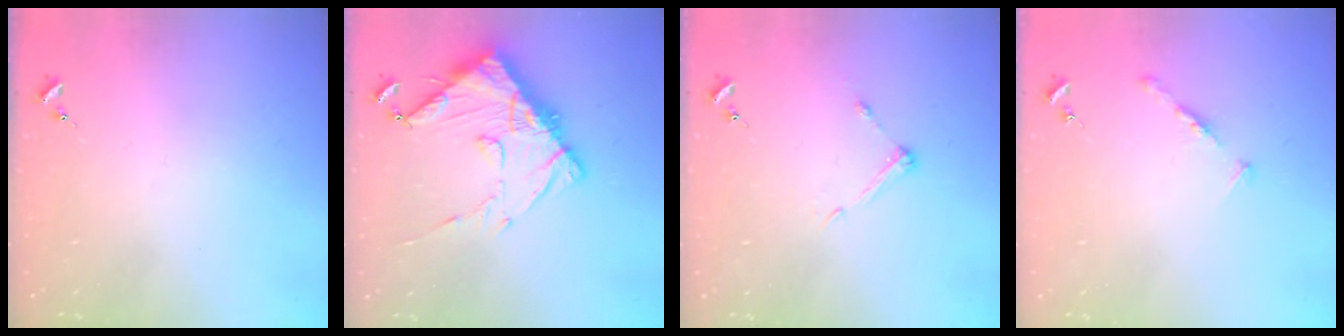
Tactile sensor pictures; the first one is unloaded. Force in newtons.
{"total": 14.1, "press": 14.0, "slide": 1.6}
{"total": 5.6, "press": 5.5, "slide": 0.7}
{"total": 4.8, "press": 4.7, "slide": 0.5}